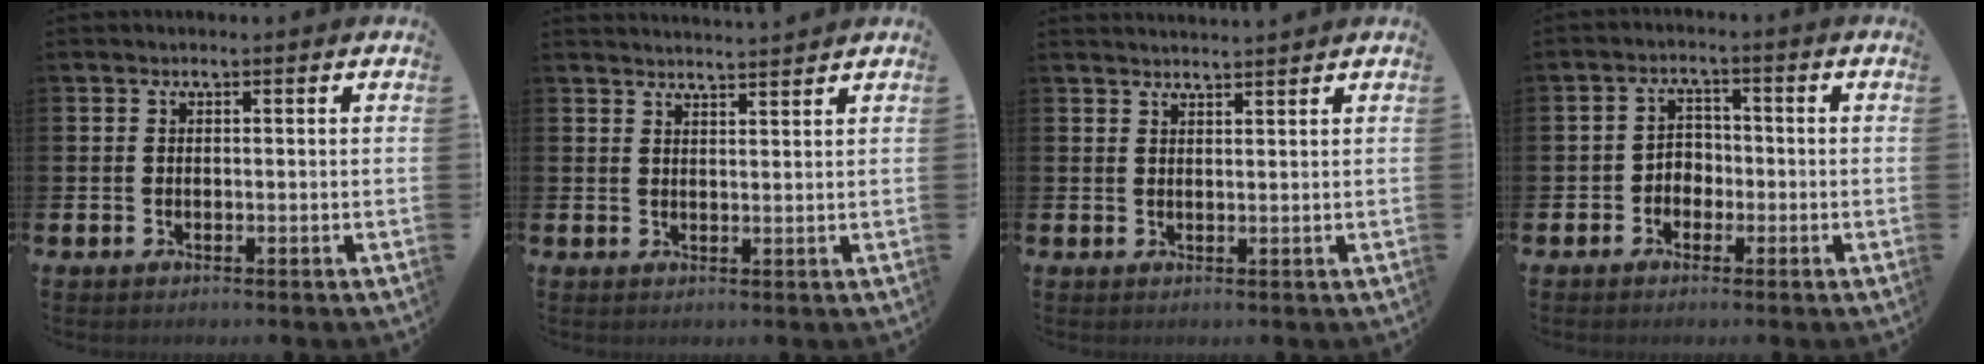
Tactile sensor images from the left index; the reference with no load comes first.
{"total": 2.7, "force": [2.6, -0.3, 0.0], "torque": [0.007, -0.020, 0.046]}
{"total": 2.0, "force": [1.9, -0.3, -0.1], "torque": [0.003, -0.011, 0.035]}
{"total": 2.7, "force": [-1.5, 2.1, 0.8], "torque": [-0.021, 0.007, -0.035]}